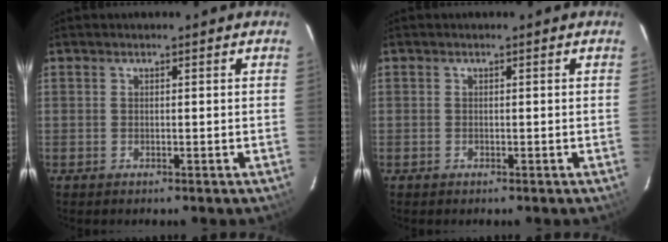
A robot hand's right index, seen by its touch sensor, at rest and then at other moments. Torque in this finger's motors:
{"motor_torque": [-0.14, -0.18, -0.17, -0.07]}